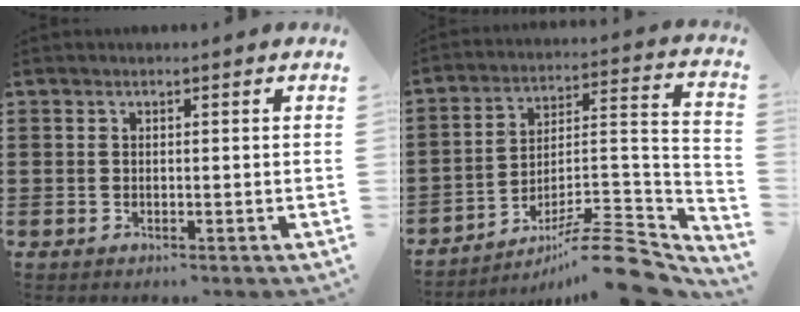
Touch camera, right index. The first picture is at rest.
{"total": 11.0, "force": [-8.6, 1.5, 6.6], "torque": [-0.094, 0.022, -0.165]}